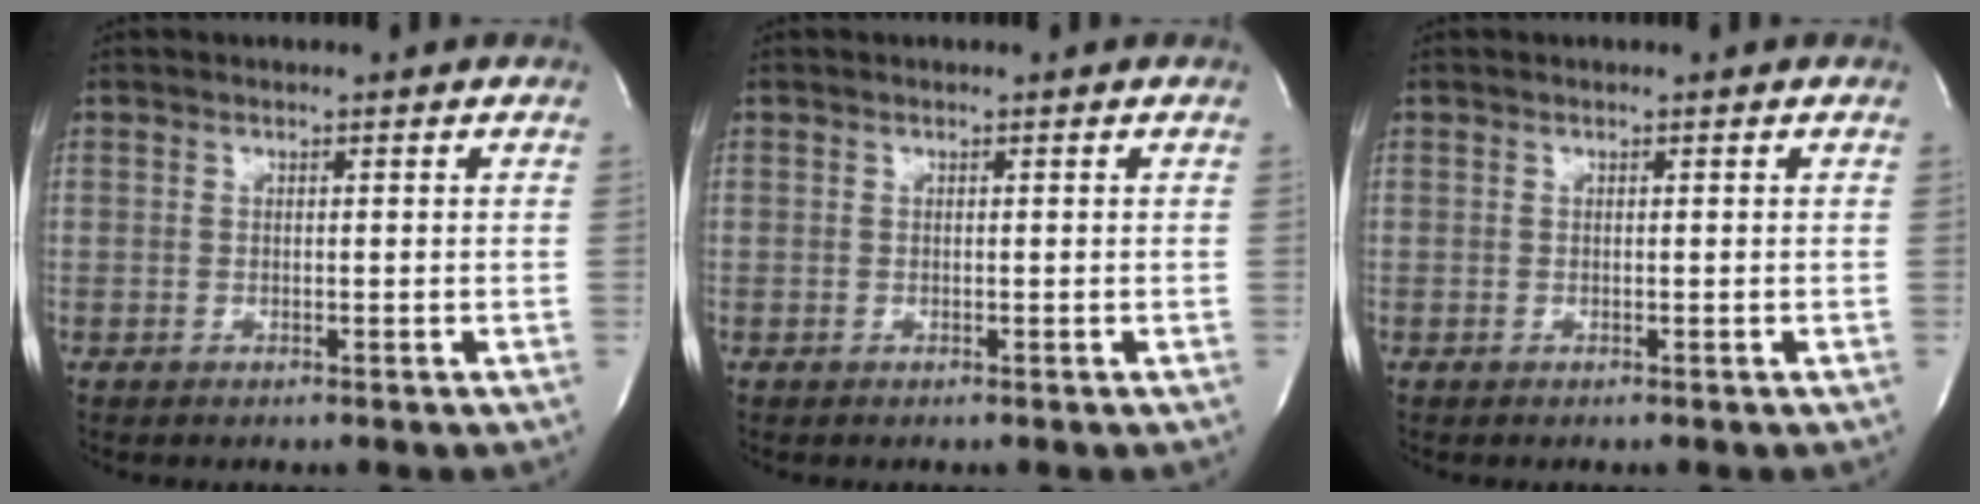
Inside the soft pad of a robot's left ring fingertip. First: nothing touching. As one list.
[{"total": 0.0}, {"total": 0.0}]